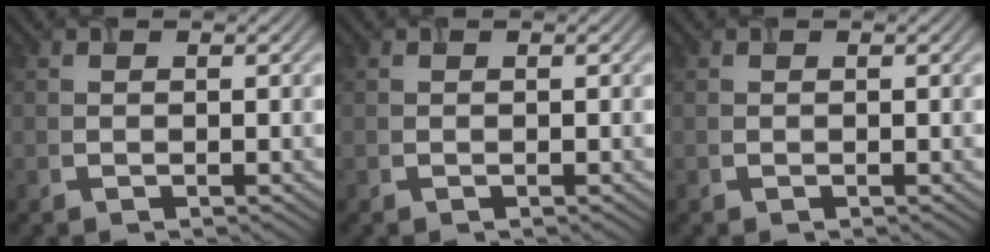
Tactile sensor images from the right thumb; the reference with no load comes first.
{"total": 0.0}
{"total": 0.0}